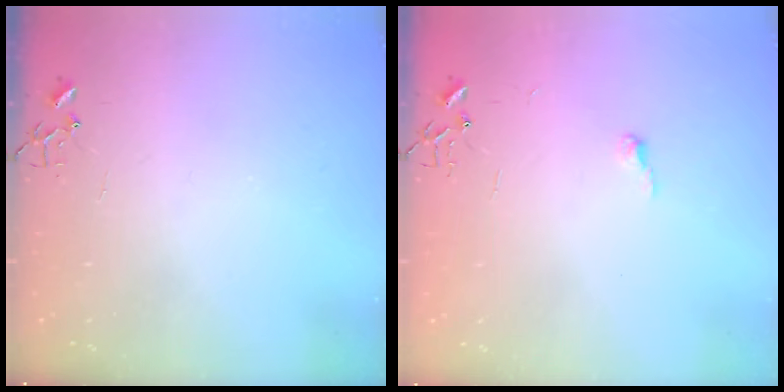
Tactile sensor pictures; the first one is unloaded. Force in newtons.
{"total": 4.4, "press": 4.4, "slide": 0.4}